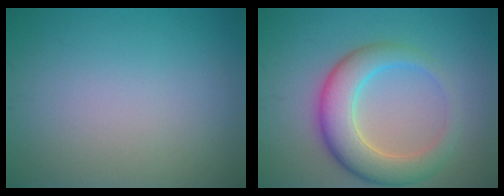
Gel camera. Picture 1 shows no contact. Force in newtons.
{"total": 6.4, "press": 6.4, "slide": 0.3}